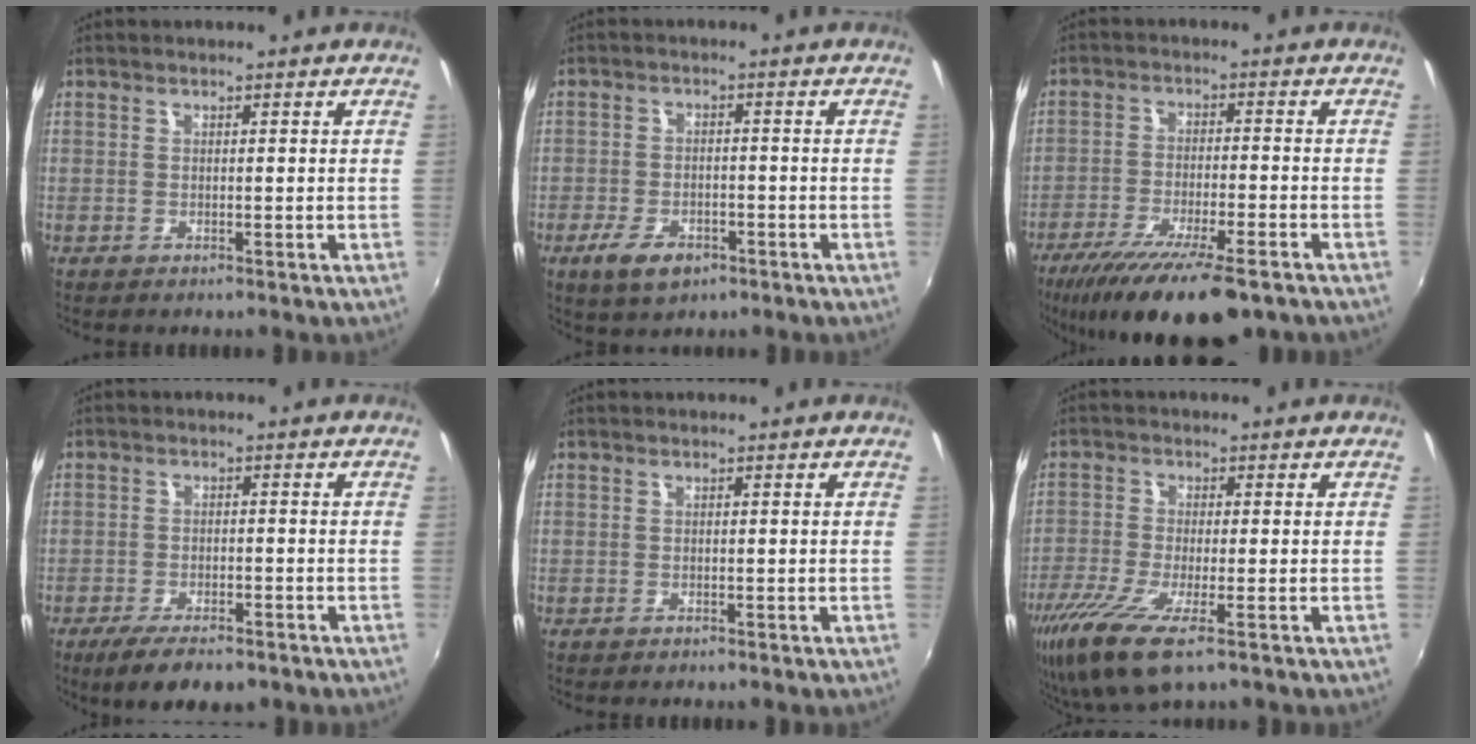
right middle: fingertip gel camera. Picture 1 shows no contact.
{"total": 6.9, "force": [-4.0, 3.7, 4.2], "torque": [-0.105, -0.012, -0.068]}
{"total": 16.5, "force": [-11.8, 3.8, 10.9], "torque": [-0.211, -0.055, -0.192]}
{"total": 7.9, "force": [-5.7, 2.7, 4.7], "torque": [-0.104, -0.020, -0.094]}
{"total": 0.6, "force": [-0.5, 0.3, 0.1], "torque": [-0.005, -0.002, -0.009]}
{"total": 11.5, "force": [-6.6, 2.6, 9.1], "torque": [-0.206, -0.045, -0.124]}